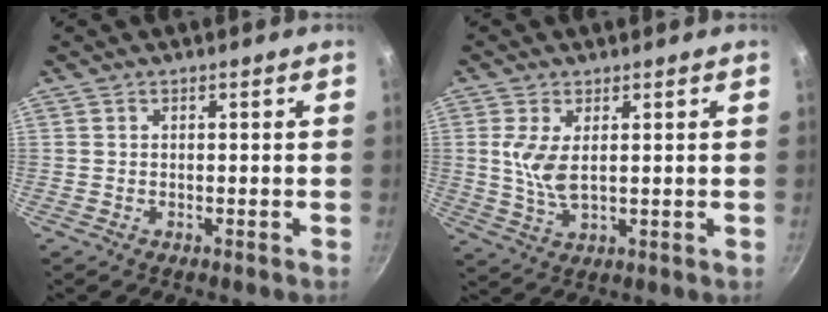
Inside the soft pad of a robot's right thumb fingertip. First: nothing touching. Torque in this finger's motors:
{"motor_torque": [-0.22, 0.97, 0.64, 0.10, 0.14]}